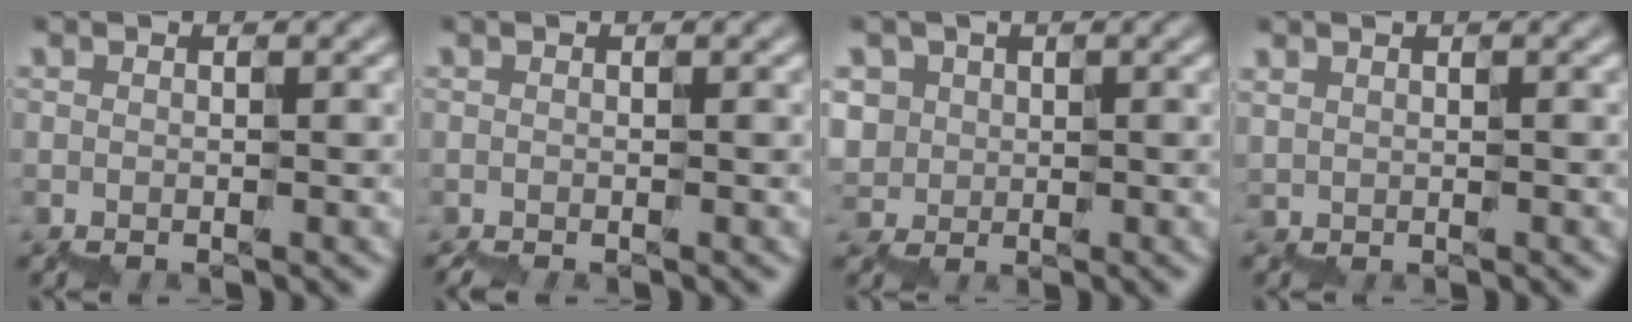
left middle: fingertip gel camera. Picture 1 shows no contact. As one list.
[{"total": 1.5, "force": [-1.3, 0.3, 0.5], "torque": [-0.007, 0.005, -0.011]}, {"total": 2.8, "force": [0.1, 2.8, -0.4], "torque": [0.017, 0.023, 0.004]}, {"total": 0.5, "force": [0.4, -0.2, -0.3], "torque": [0.005, 0.002, 0.013]}]